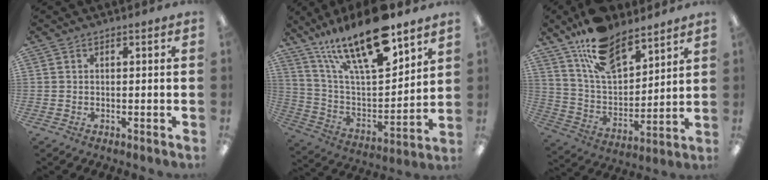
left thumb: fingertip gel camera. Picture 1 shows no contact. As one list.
[{"total": 23.0, "force": [15.9, 7.7, 14.7], "torque": [-0.268, -0.098, 0.272]}, {"total": 16.3, "force": [12.0, 7.3, 8.2], "torque": [-0.155, -0.060, 0.219]}]